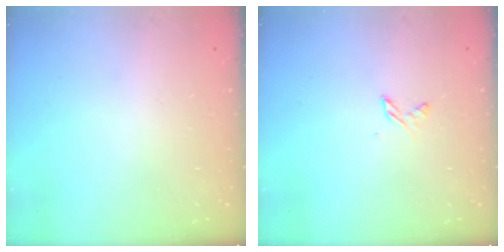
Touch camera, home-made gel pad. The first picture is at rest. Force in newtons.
{"total": 3.3, "press": 3.3, "slide": 0.4}